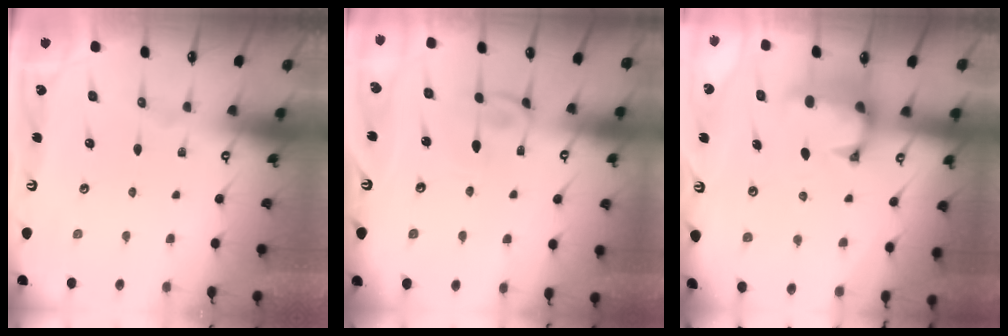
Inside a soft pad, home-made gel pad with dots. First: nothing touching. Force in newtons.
{"total": 2.9, "press": 2.9, "slide": 0.1}
{"total": 1.3, "press": 0.1, "slide": 1.2}